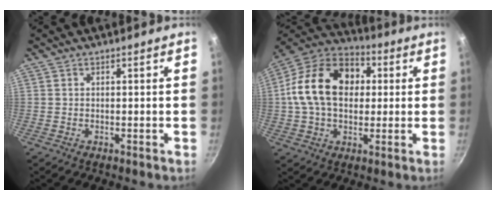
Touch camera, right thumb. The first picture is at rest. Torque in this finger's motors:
{"motor_torque": [-0.52, 1.33, 1.42, -0.43, 0.27]}